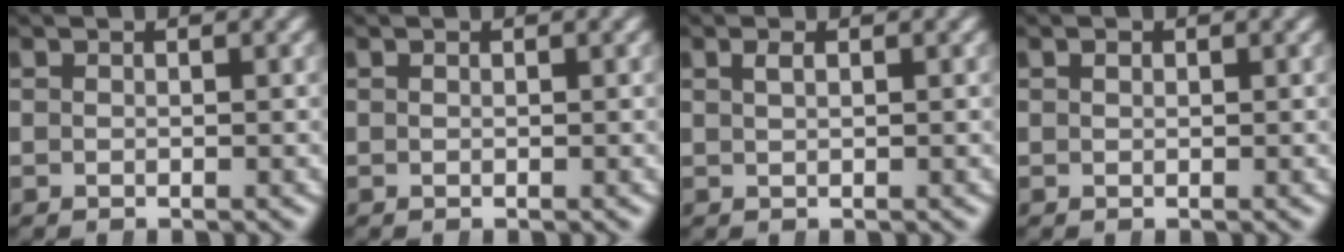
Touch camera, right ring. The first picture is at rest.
{"total": 0.0}
{"total": 0.9, "force": [0.5, 0.0, 0.8], "torque": [-0.010, 0.008, 0.009]}
{"total": 0.6, "force": [0.3, 0.4, 0.4], "torque": [0.001, 0.003, 0.006]}